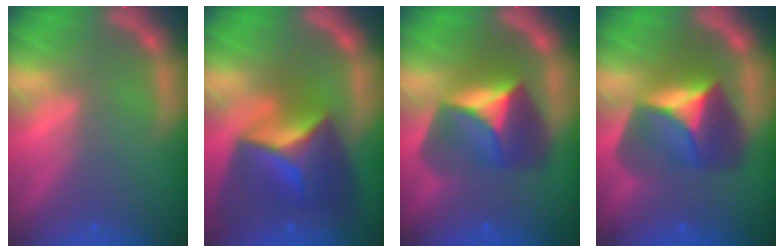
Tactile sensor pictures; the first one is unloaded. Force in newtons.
{"total": 10.0}
{"total": 7.9}
{"total": 7.9}